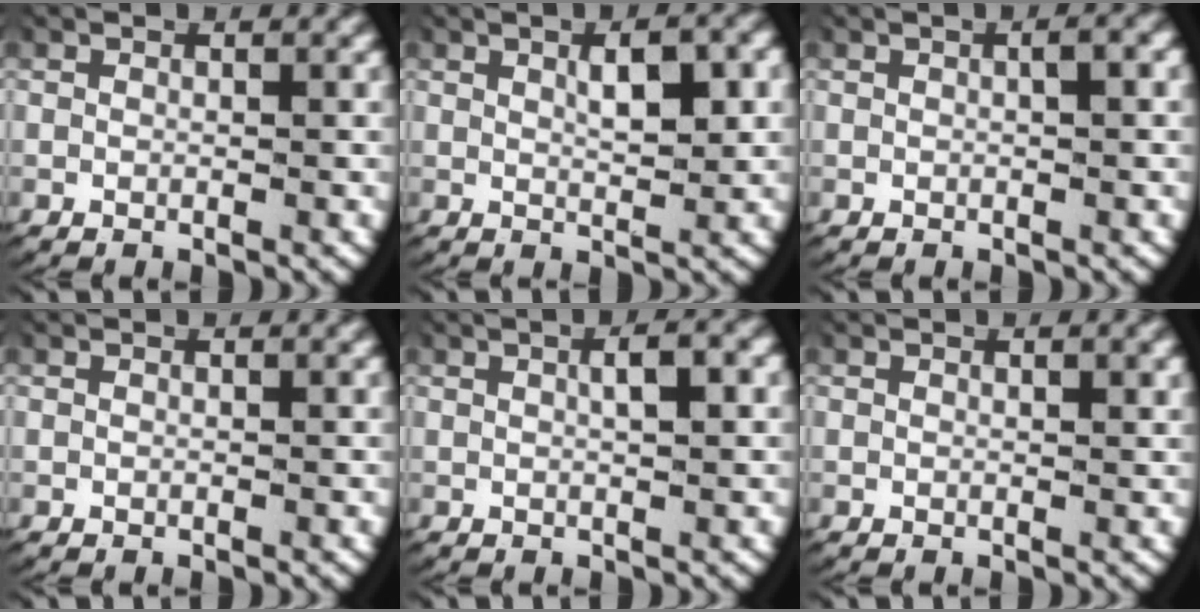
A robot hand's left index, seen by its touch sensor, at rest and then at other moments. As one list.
[{"total": 3.3, "force": [0.9, 1.1, 2.9], "torque": [-0.040, 0.000, 0.018]}, {"total": 1.4, "force": [0.4, 0.3, 1.4], "torque": [-0.018, 0.008, 0.006]}, {"total": 0.0}, {"total": 2.5, "force": [0.7, 0.7, 2.3], "torque": [-0.029, 0.009, 0.010]}, {"total": 0.6, "force": [0.4, -0.1, 0.4], "torque": [-0.007, -0.003, 0.007]}]